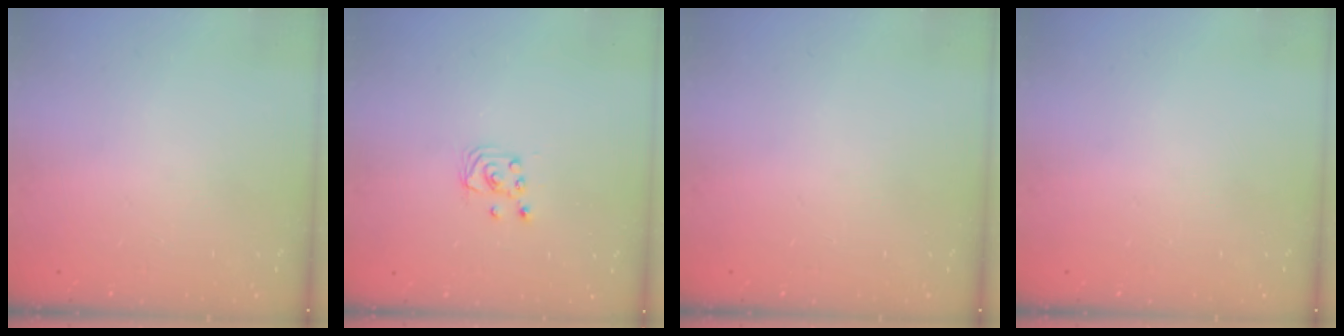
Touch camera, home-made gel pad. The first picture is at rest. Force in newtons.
{"total": 2.4, "press": 2.4, "slide": 0.2}
{"total": 0.0}
{"total": 0.0}